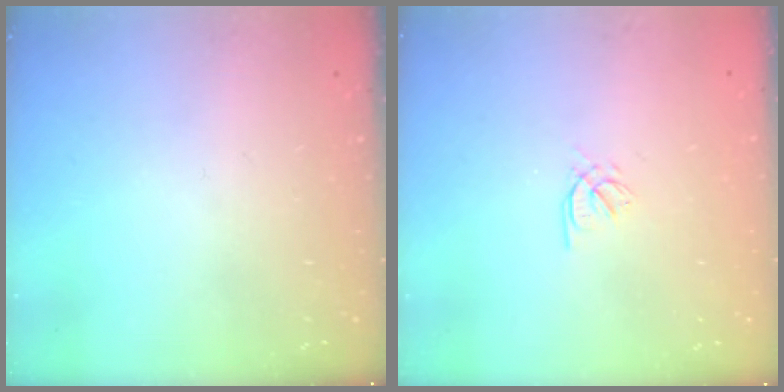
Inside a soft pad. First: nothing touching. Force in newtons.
{"total": 2.1, "press": 2.0, "slide": 0.5}